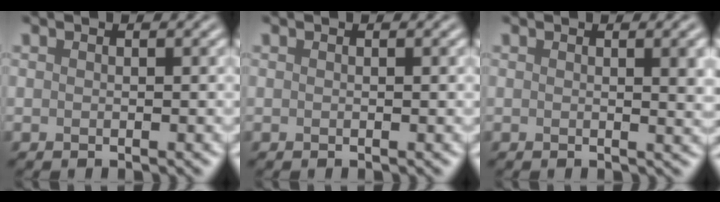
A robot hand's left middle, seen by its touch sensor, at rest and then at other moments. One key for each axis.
{"total": 0.0}
{"total": 3.2, "fx": 0.7, "fy": 1.0, "fz": 3.0, "tx": -0.029, "ty": 0.004, "tz": 0.007}